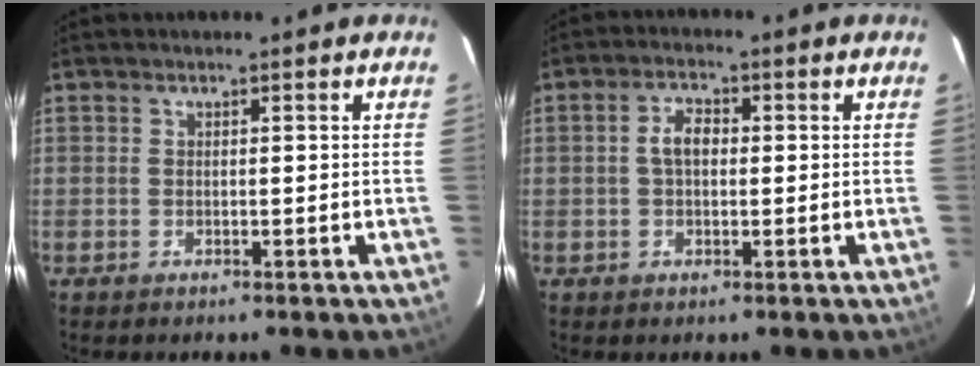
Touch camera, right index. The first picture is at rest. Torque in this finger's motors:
{"motor_torque": [0.09, 0.00, 0.09, 0.08]}